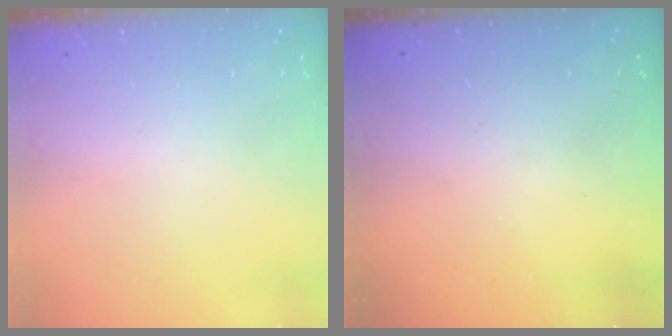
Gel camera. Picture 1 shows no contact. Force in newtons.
{"total": 3.3, "press": 3.3, "slide": 0.1}